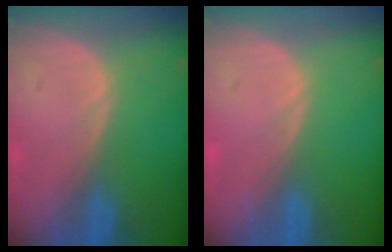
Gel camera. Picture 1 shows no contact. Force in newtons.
{"total": 0.0}